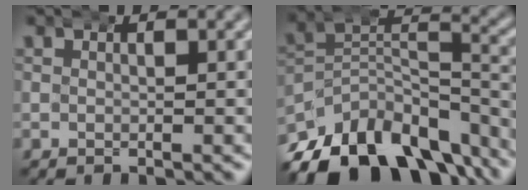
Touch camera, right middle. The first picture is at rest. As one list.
[{"total": 16.3, "force": [-10.9, 9.0, 8.2], "torque": [-0.150, -0.049, -0.155]}]